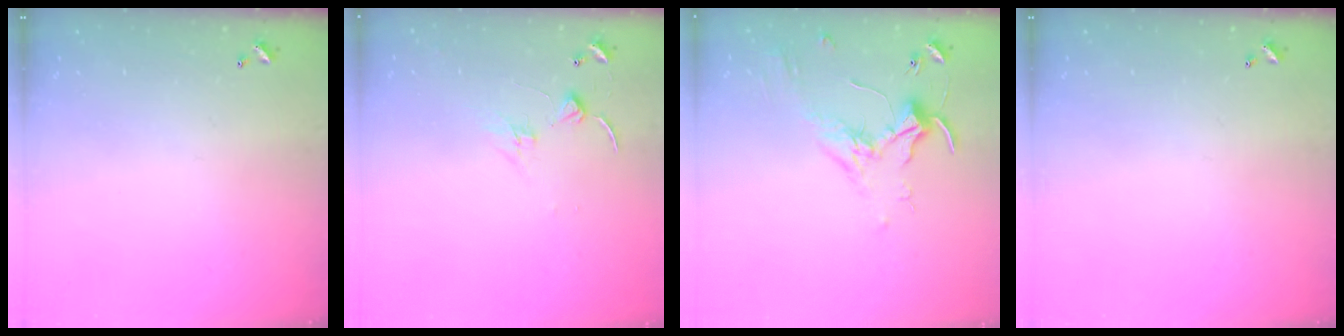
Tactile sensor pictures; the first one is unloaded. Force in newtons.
{"total": 0.6, "press": 0.5, "slide": 0.3}
{"total": 1.6, "press": 1.6, "slide": 0.4}
{"total": 0.0}